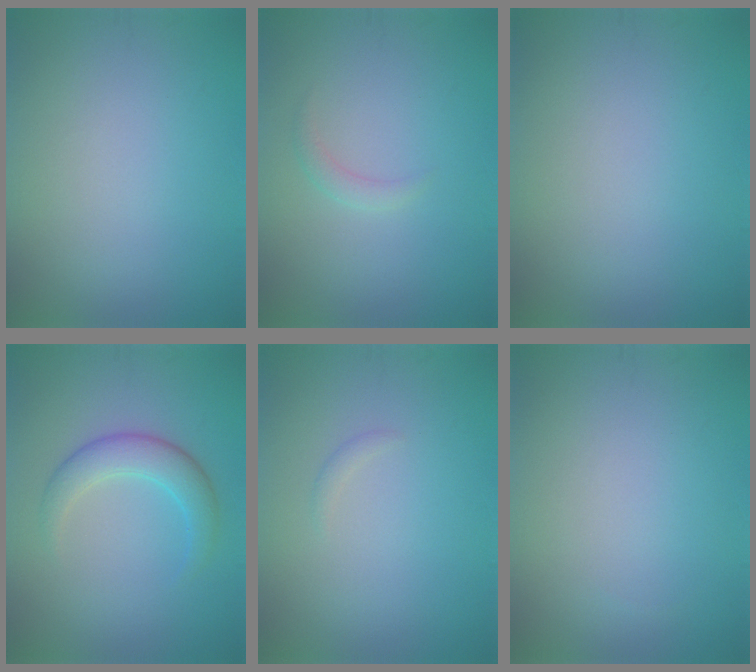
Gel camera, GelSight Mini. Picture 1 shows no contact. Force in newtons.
{"total": 1.1, "press": 1.1, "slide": 0.1}
{"total": 0.0}
{"total": 3.5, "press": 3.5, "slide": 0.2}
{"total": 0.6, "press": 0.6, "slide": 0.0}
{"total": 0.0}